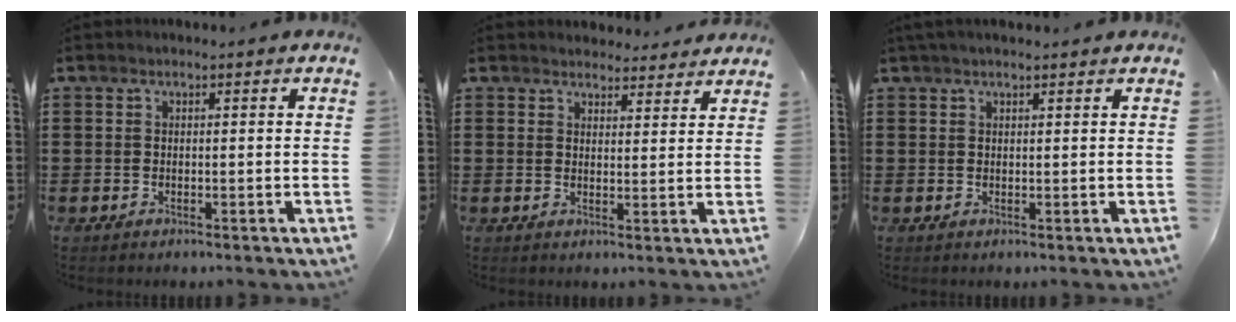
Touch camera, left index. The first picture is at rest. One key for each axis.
{"total": 3.3, "fx": 3.2, "fy": 0.8, "fz": 0.2, "tx": -0.004, "ty": -0.014, "tz": 0.060}
{"total": 1.3, "fx": 1.0, "fy": 0.1, "fz": 0.7, "tx": -0.016, "ty": 0.001, "tz": 0.019}